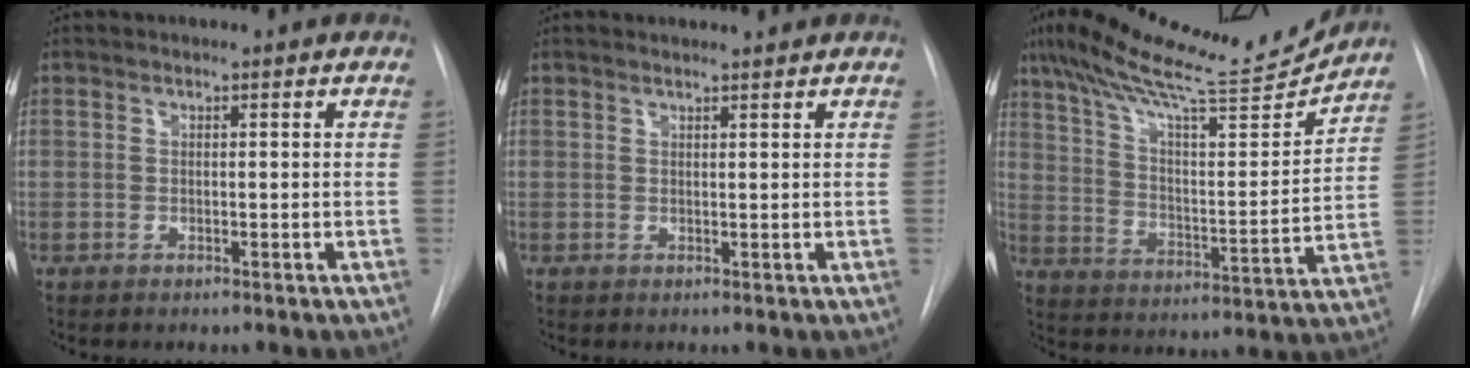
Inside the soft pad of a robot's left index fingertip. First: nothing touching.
{"total": 2.5, "force": [2.4, 0.0, 0.6], "torque": [-0.011, 0.011, 0.033]}
{"total": 20.4, "force": [18.2, 1.5, 9.0], "torque": [-0.158, -0.013, 0.277]}